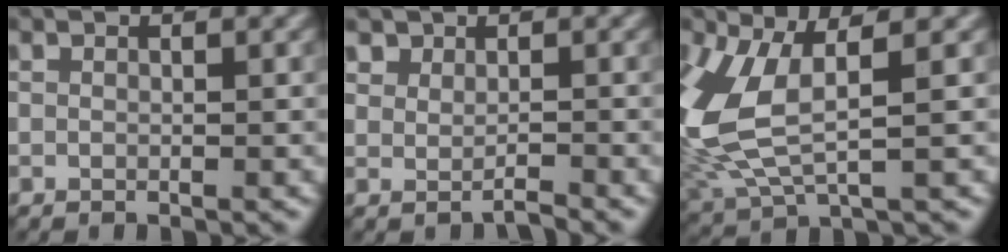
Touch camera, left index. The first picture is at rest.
{"total": 0.9, "force": [0.3, 0.8, 0.4], "torque": [-0.005, -0.004, 0.003]}
{"total": 8.3, "force": [0.9, 4.2, 7.0], "torque": [-0.183, -0.008, 0.021]}